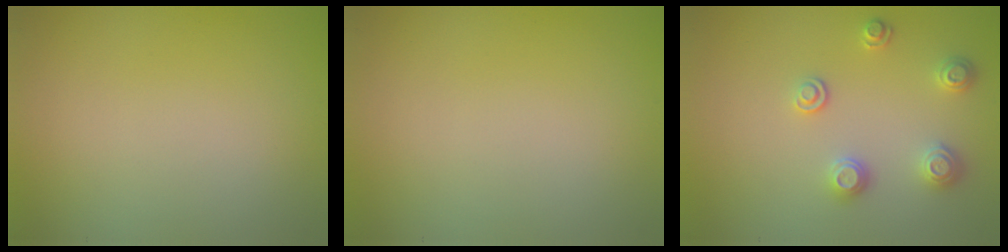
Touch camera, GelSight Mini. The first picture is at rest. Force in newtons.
{"total": 0.0}
{"total": 2.4, "press": 2.4, "slide": 0.4}